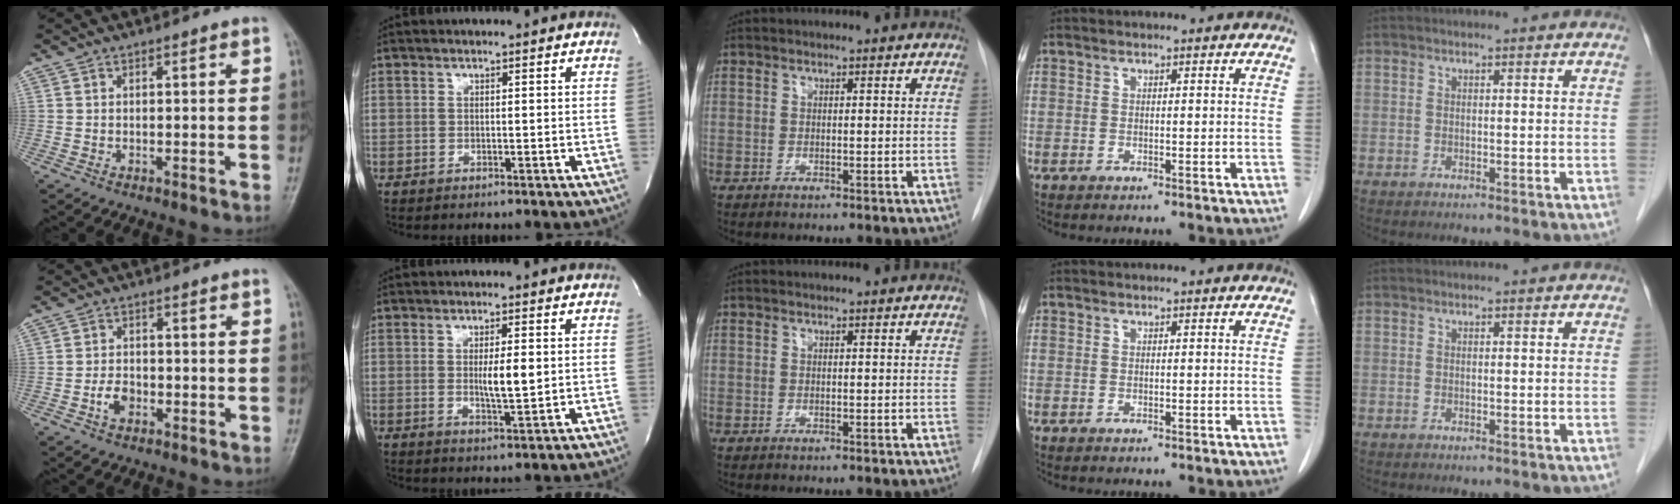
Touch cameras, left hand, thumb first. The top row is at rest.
{"thumb": {"total": 3.6, "force": [-1.5, 2.4, 2.2], "torque": [-0.032, 0.012, -0.030]}, "index": {"total": 4.2, "force": [0.1, 0.6, 4.1], "torque": [-0.073, -0.006, 0.004]}}